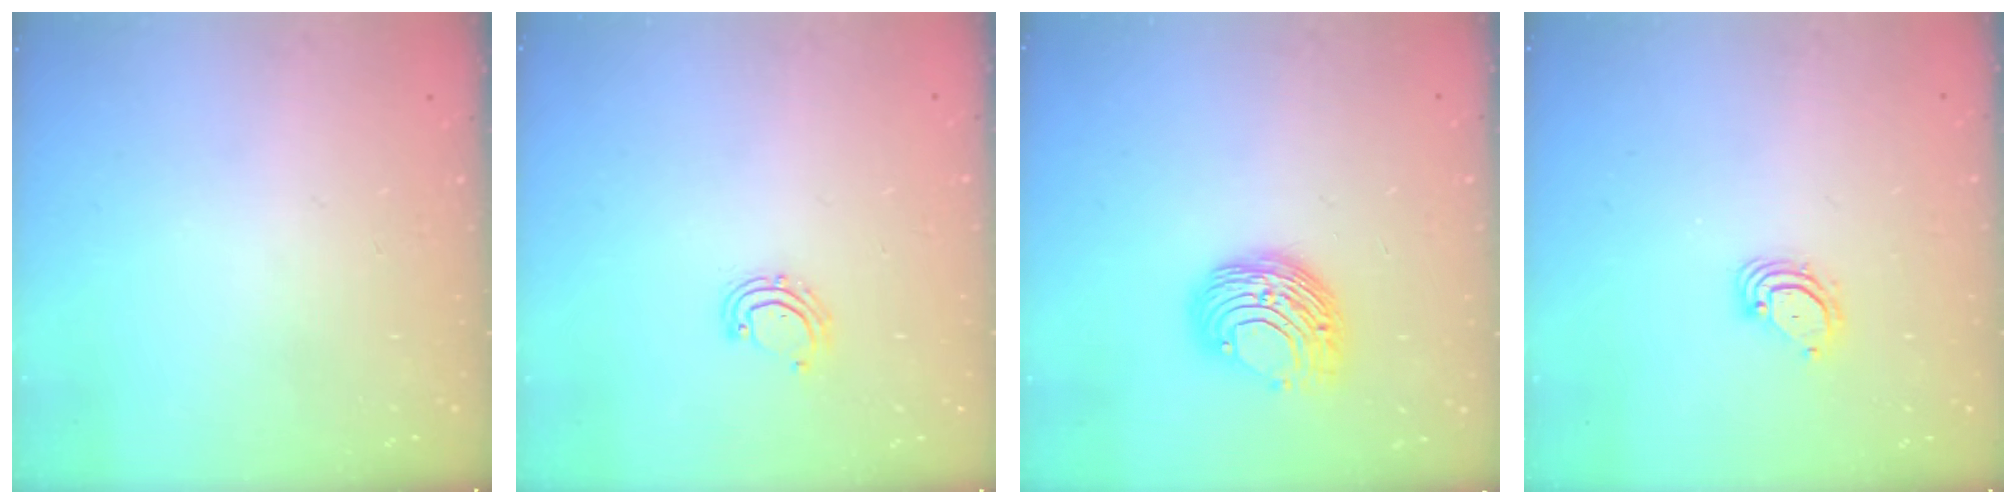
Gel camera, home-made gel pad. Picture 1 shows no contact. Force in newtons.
{"total": 6.5, "press": 6.3, "slide": 1.6}
{"total": 9.2, "press": 9.2, "slide": 0.4}
{"total": 4.3, "press": 4.3, "slide": 0.4}